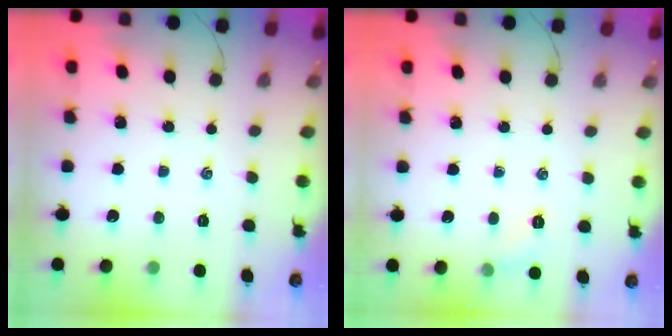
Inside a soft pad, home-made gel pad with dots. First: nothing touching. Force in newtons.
{"total": 5.7, "press": 5.5, "slide": 1.4}